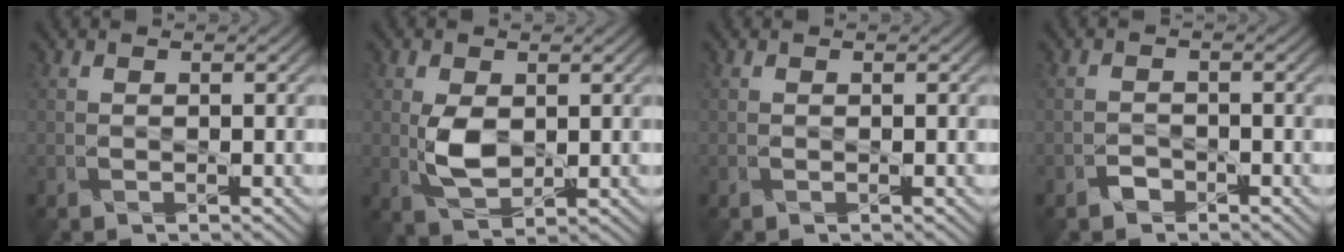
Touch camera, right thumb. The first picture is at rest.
{"total": 3.9, "force": [0.3, 2.3, 3.2], "torque": [-0.071, -0.004, 0.008]}
{"total": 0.0}
{"total": 1.4, "force": [-1.3, 0.6, -0.1], "torque": [0.005, 0.002, -0.030]}